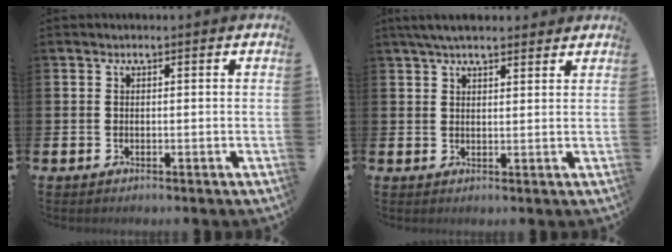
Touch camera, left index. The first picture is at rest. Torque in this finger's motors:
{"motor_torque": [1.08, -1.06, 0.33, 0.21]}